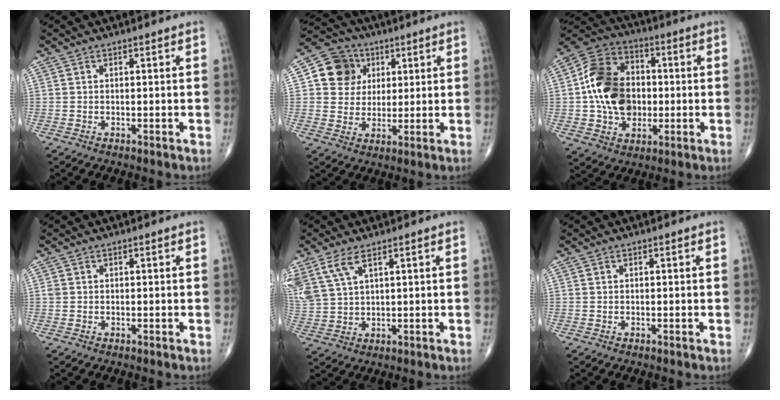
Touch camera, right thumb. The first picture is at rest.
{"total": 9.9, "force": [2.9, 8.8, 3.3], "torque": [-0.025, -0.004, 0.044]}
{"total": 16.6, "force": [-0.2, 12.5, 10.9], "torque": [-0.168, 0.024, -0.007]}
{"total": 0.7, "force": [0.1, 0.7, 0.3], "torque": [0.000, 0.002, 0.002]}
{"total": 7.0, "force": [4.3, 2.6, 4.9], "torque": [-0.123, -0.006, 0.098]}
{"total": 0.0}